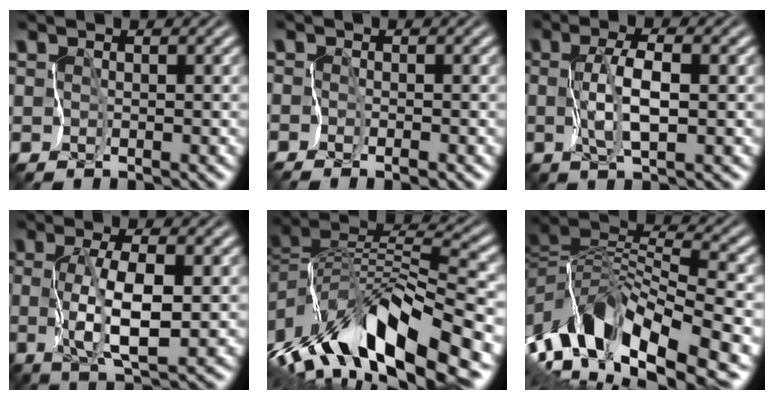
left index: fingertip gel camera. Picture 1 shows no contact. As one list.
[{"total": 0.9, "force": [-0.9, 0.0, 0.1], "torque": [-0.007, -0.004, -0.021]}, {"total": 3.0, "force": [0.0, 0.4, 3.0], "torque": [-0.067, -0.001, 0.001]}, {"total": 4.8, "force": [0.0, 1.0, 4.7], "torque": [-0.095, -0.005, 0.002]}, {"total": 11.8, "force": [-4.2, 3.5, 10.5], "torque": [-0.195, 0.014, -0.065]}, {"total": 10.9, "force": [-4.4, 4.1, 9.0], "torque": [-0.164, 0.011, -0.083]}]